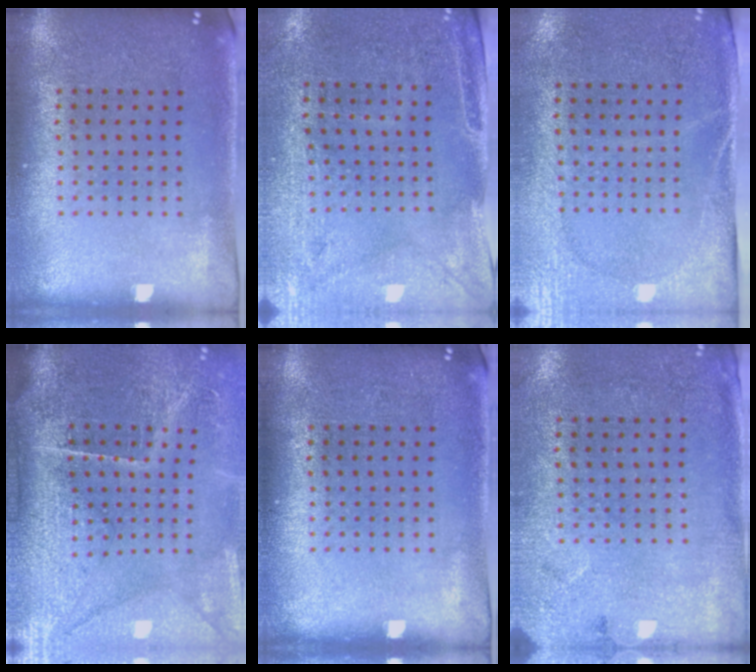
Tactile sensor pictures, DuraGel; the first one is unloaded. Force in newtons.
{"total": 2.9, "press": 2.4, "slide": 1.5}
{"total": 2.7, "press": 2.3, "slide": 1.4}
{"total": 4.6, "press": 4.0, "slide": 2.4}
{"total": 0.0}
{"total": 2.7, "press": 2.2, "slide": 1.6}